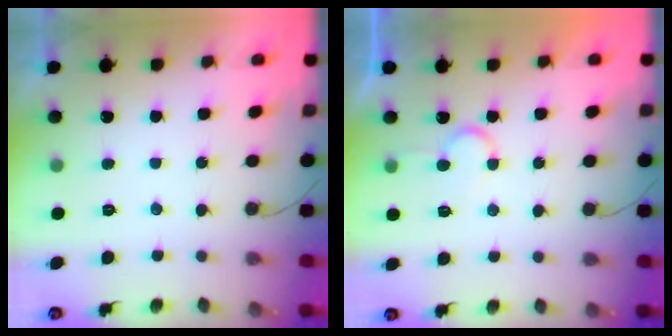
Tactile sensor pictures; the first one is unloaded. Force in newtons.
{"total": 6.0, "press": 6.0, "slide": 0.6}